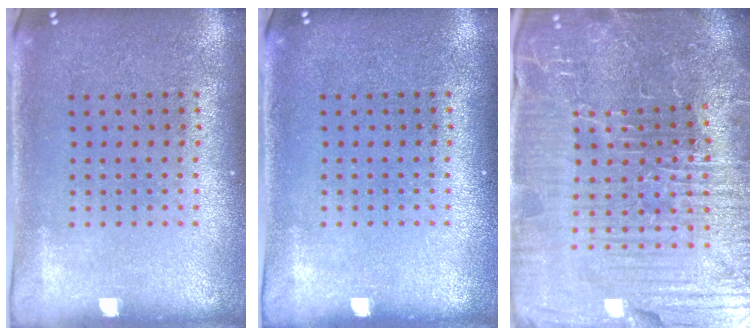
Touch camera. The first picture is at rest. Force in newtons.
{"total": 0.0}
{"total": 6.4, "press": 5.9, "slide": 2.5}